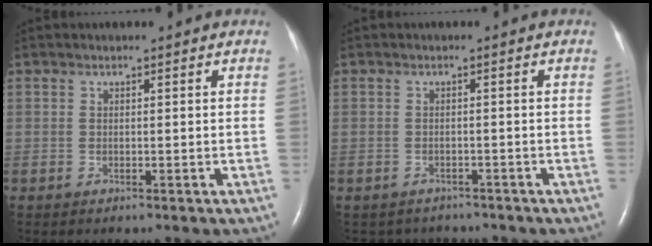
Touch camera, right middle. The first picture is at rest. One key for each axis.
{"total": 3.6, "fx": -3.2, "fy": 1.6, "fz": -0.3, "tx": -0.002, "ty": 0.004, "tz": -0.042}